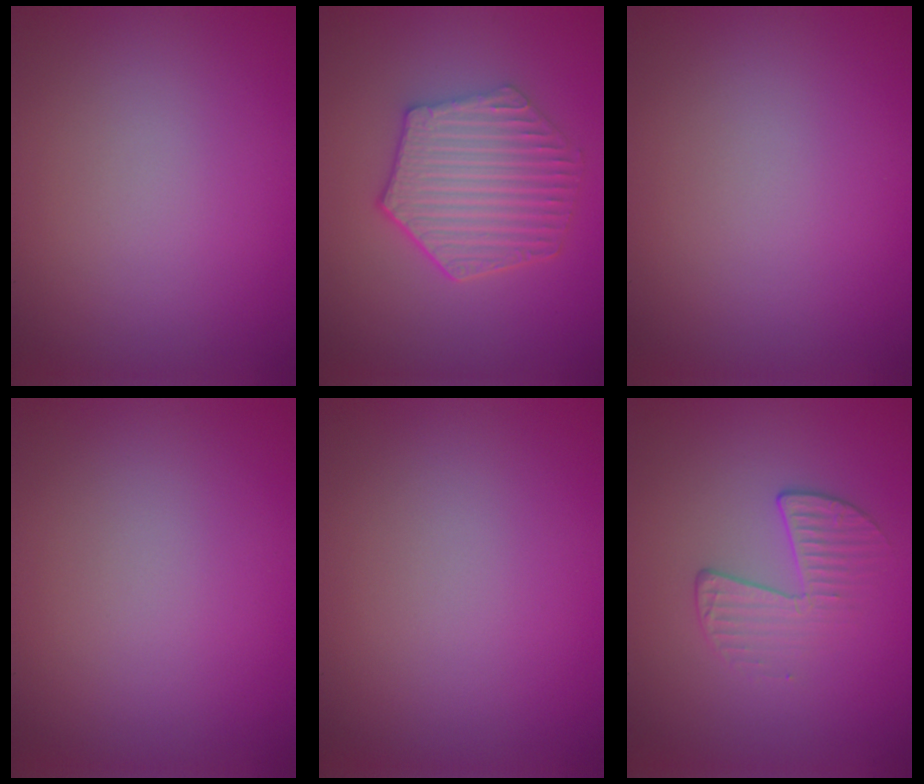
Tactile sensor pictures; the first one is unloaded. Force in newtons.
{"total": 6.2, "press": 4.6, "slide": 4.1}
{"total": 0.0}
{"total": 0.0}
{"total": 0.0}
{"total": 2.2, "press": 1.3, "slide": 1.8}